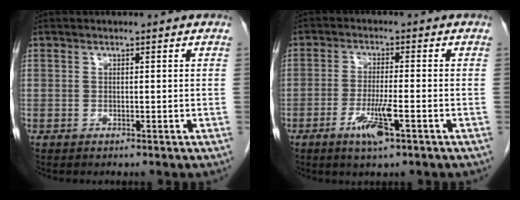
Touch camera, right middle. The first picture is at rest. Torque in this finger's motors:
{"motor_torque": [0.15, -0.08, 0.08, 0.04]}